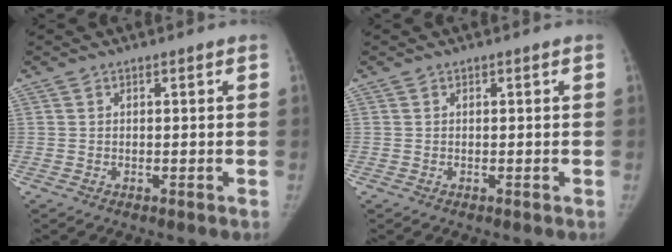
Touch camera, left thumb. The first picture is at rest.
{"total": 0.0}